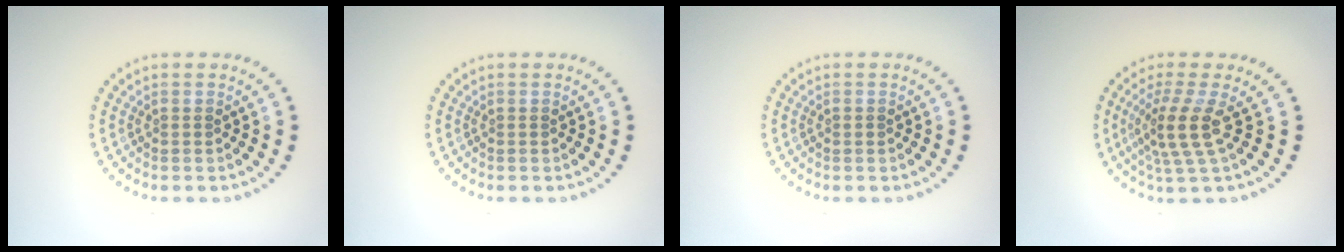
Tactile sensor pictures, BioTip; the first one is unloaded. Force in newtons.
{"total": 0.0}
{"total": 0.5, "press": 0.4, "slide": 0.3}
{"total": 3.6, "press": 2.7, "slide": 2.5}